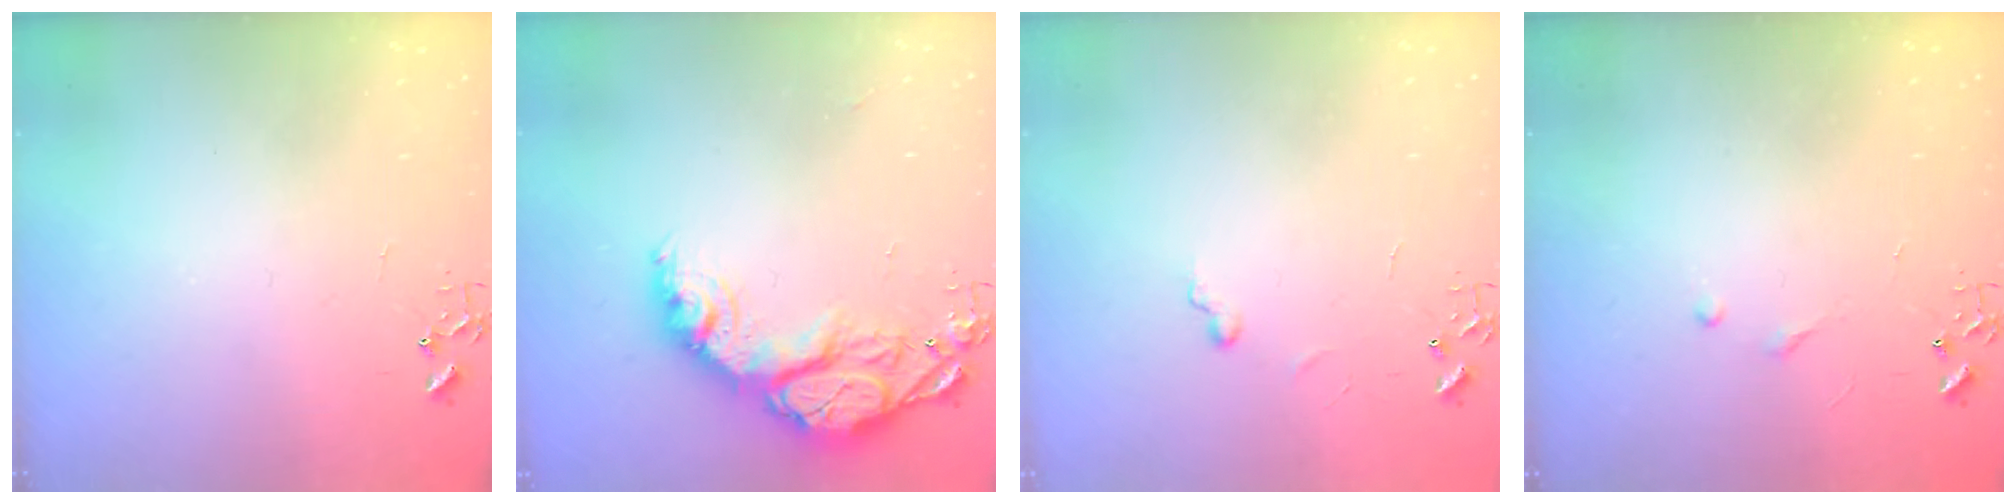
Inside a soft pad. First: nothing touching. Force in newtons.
{"total": 18.6, "press": 18.5, "slide": 1.4}
{"total": 5.2, "press": 5.2, "slide": 0.5}
{"total": 5.0, "press": 5.0, "slide": 0.5}